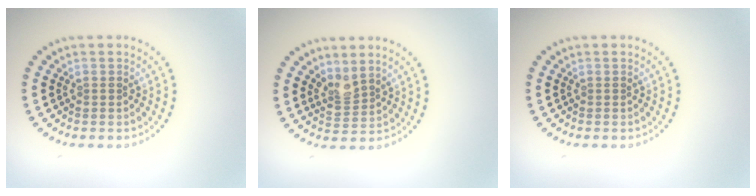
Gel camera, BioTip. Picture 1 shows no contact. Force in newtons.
{"total": 2.0, "press": 1.4, "slide": 1.4}
{"total": 0.0}